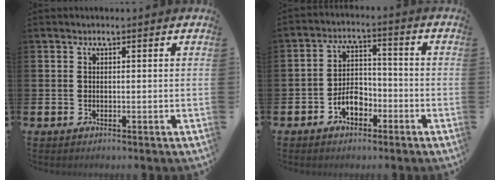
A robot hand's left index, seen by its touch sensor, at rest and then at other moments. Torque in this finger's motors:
{"motor_torque": [0.64, 0.12, 0.13, 0.10]}